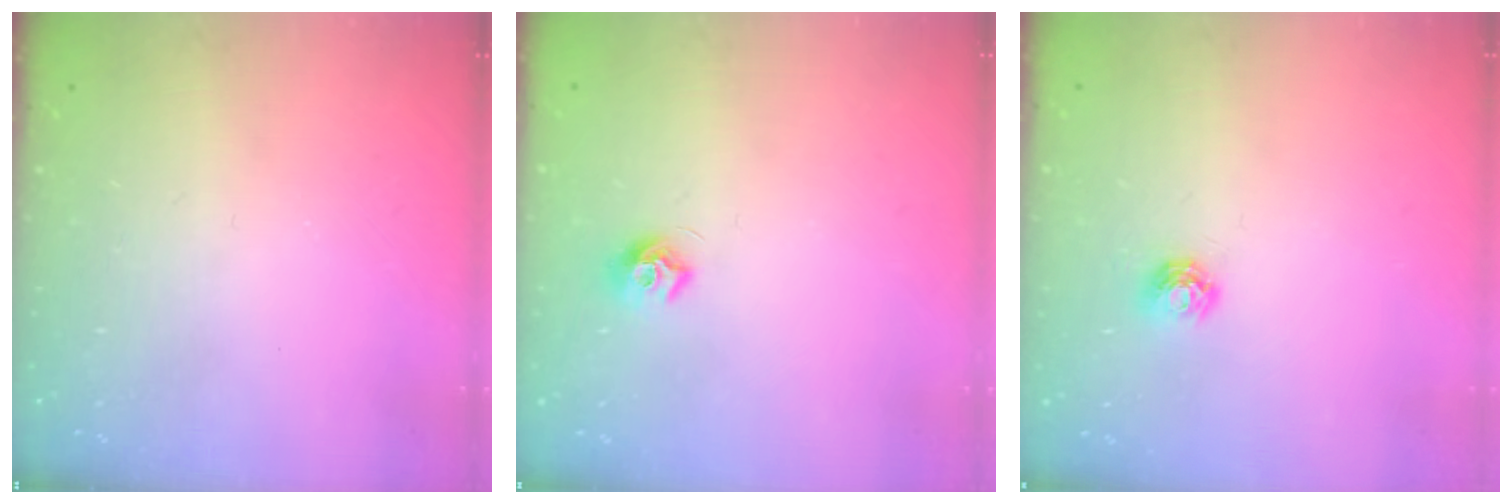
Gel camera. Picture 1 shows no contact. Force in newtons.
{"total": 6.7, "press": 6.6, "slide": 0.6}
{"total": 5.1, "press": 5.1, "slide": 0.5}